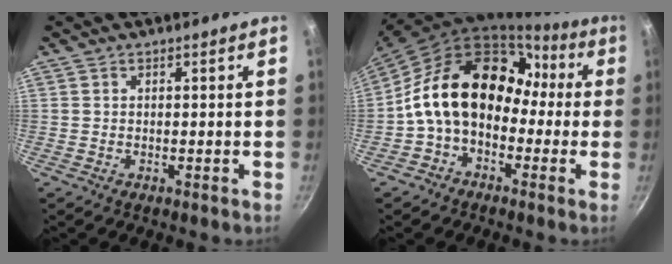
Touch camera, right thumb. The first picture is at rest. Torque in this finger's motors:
{"motor_torque": [1.41, 3.56, 2.05, -0.60, 0.53]}